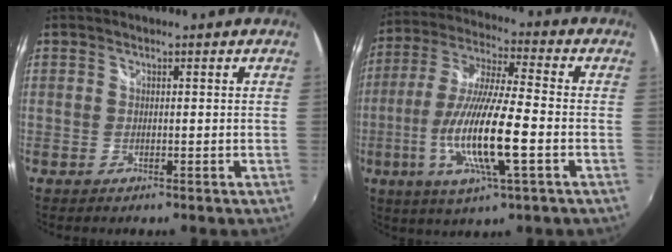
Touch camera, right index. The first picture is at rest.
{"total": 16.3, "force": [-4.7, 2.2, 15.4], "torque": [-0.308, -0.017, -0.087]}